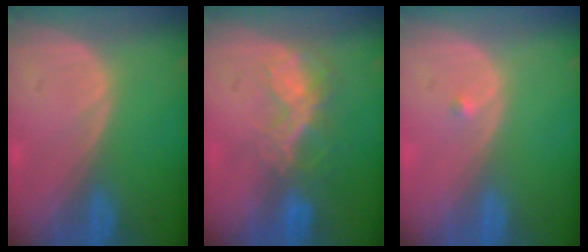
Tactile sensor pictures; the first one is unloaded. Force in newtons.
{"total": 6.8, "press": 5.8, "slide": 3.4}
{"total": 0.5, "press": 0.4, "slide": 0.3}